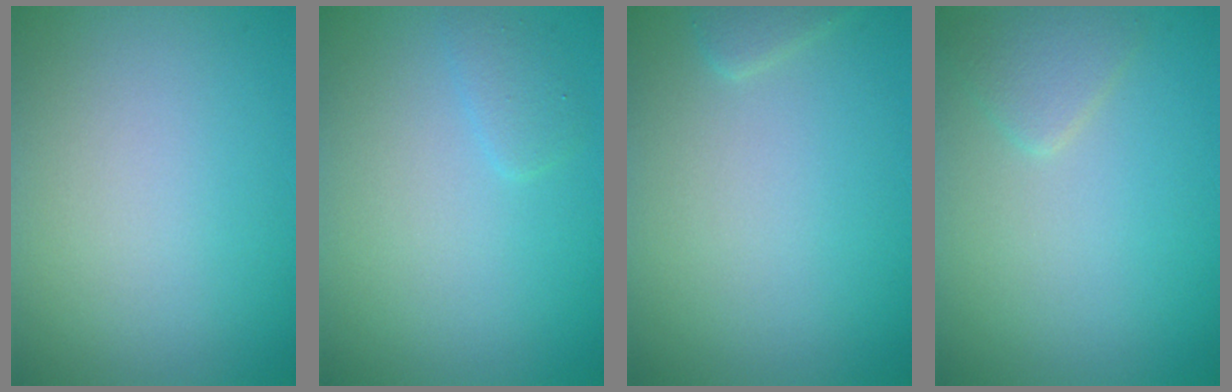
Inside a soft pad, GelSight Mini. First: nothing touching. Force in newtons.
{"total": 1.1, "press": 1.1, "slide": 0.1}
{"total": 0.9, "press": 0.9, "slide": 0.0}
{"total": 1.6, "press": 1.6, "slide": 0.1}